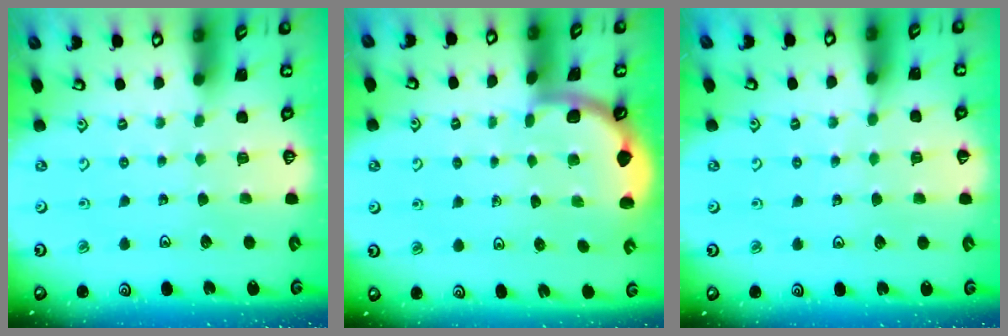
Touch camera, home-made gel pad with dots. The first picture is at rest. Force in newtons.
{"total": 1.9, "press": 1.9, "slide": 0.0}
{"total": 1.7, "press": 1.7, "slide": 0.2}